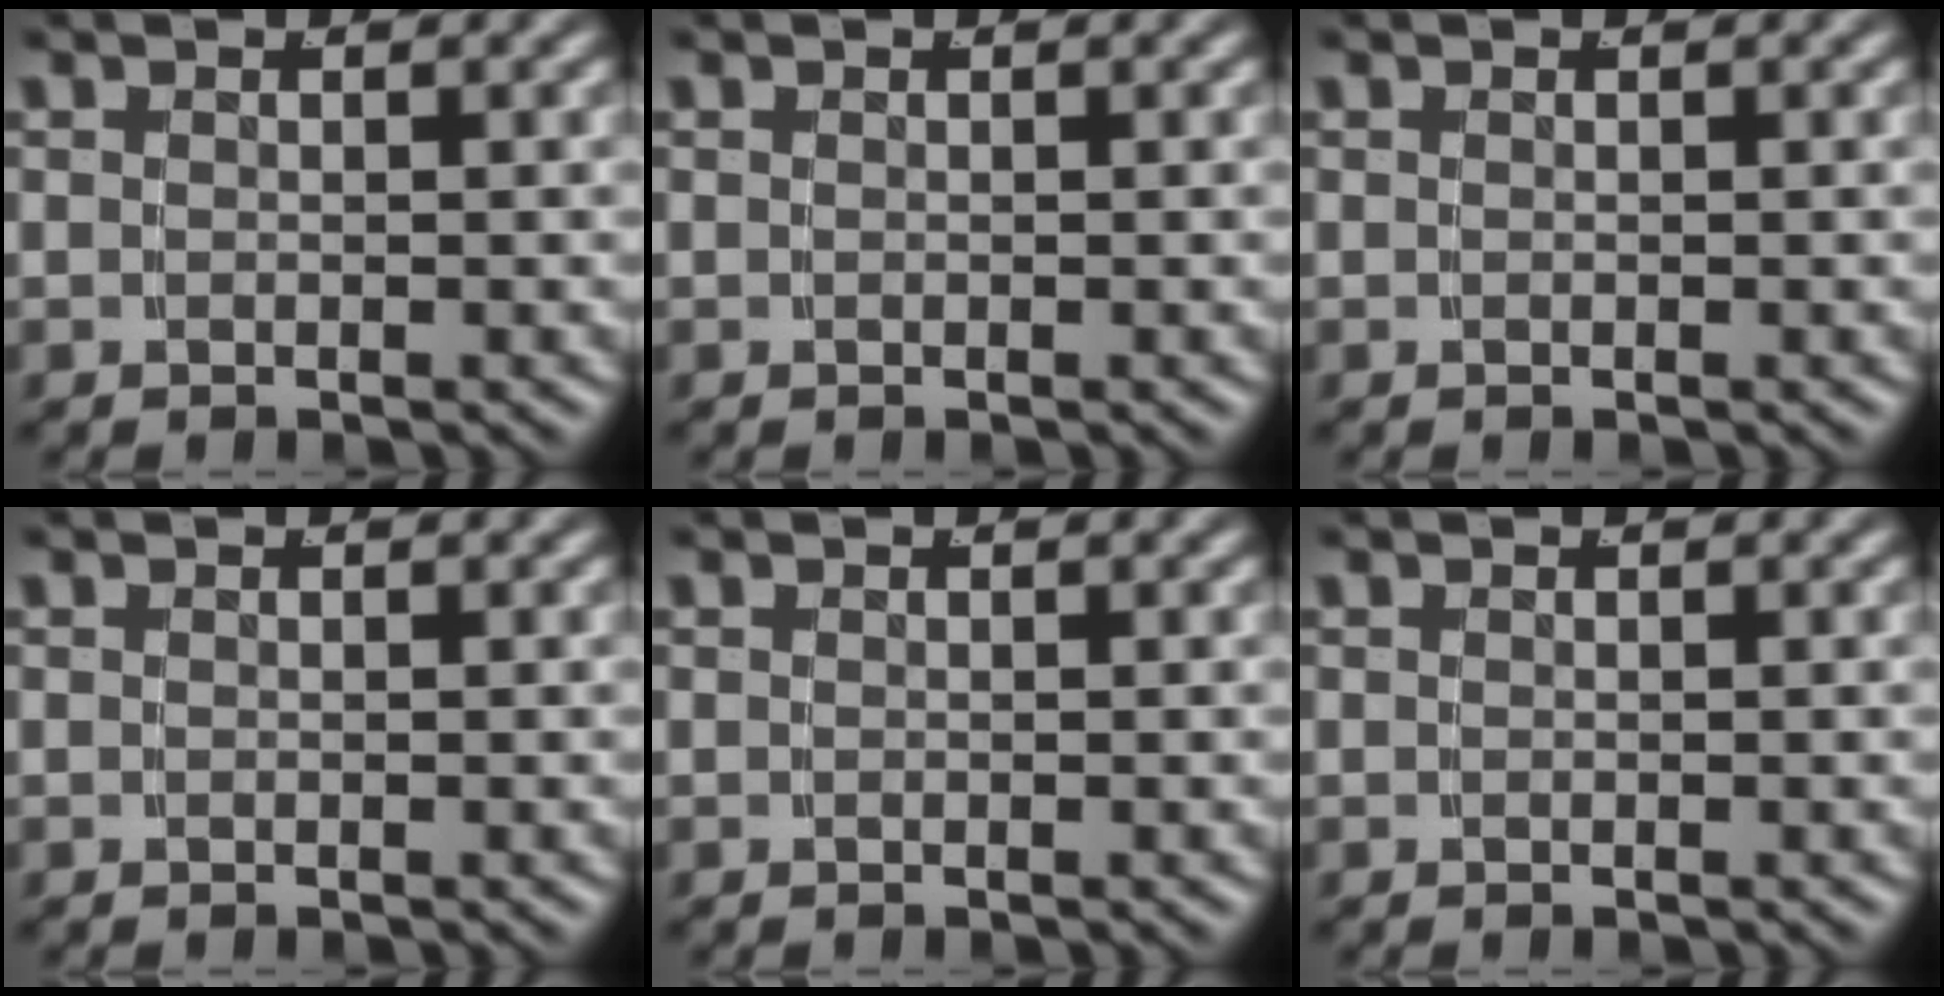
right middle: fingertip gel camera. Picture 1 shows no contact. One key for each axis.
{"total": 0.0}
{"total": 0.0}
{"total": 0.0}
{"total": 0.0}
{"total": 0.0}